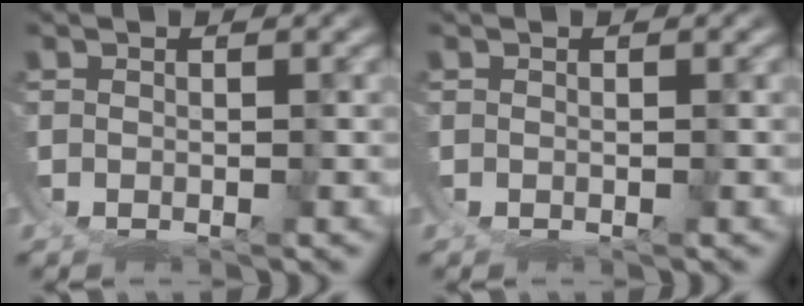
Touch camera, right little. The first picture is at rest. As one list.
[{"total": 0.0}]